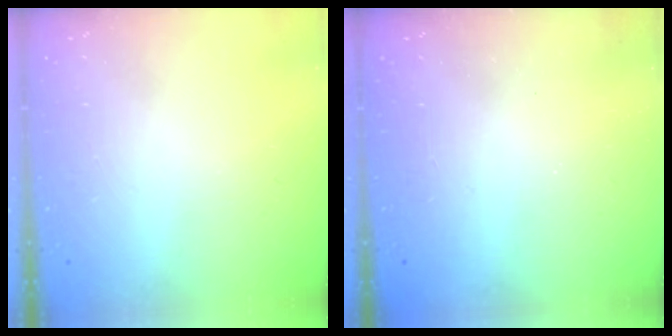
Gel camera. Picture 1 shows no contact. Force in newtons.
{"total": 2.3, "press": 2.2, "slide": 0.7}